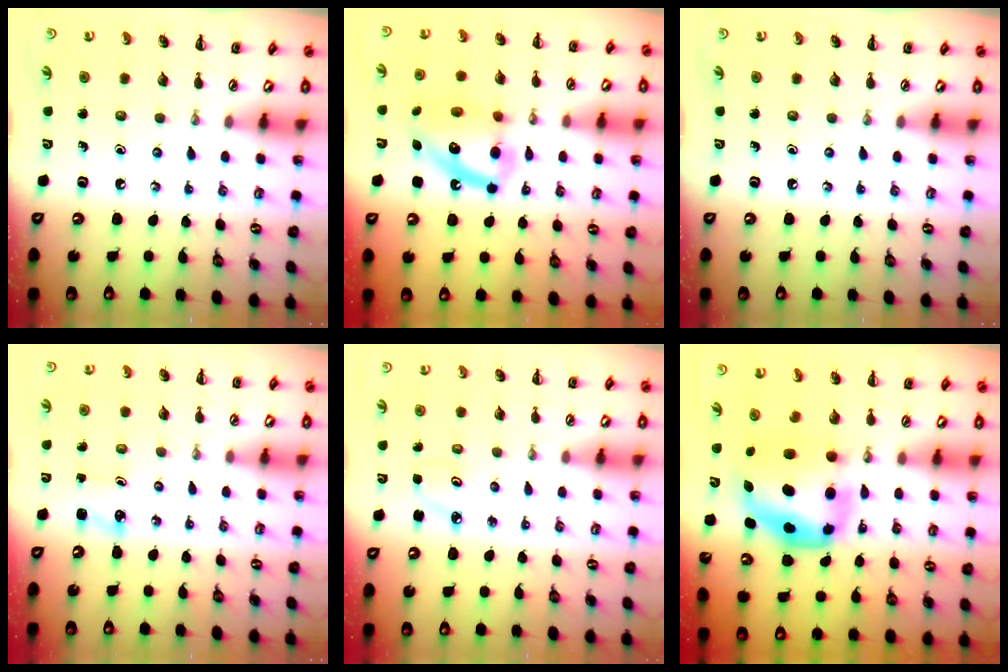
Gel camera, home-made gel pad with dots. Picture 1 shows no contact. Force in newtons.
{"total": 13.7, "press": 13.6, "slide": 1.5}
{"total": 0.0}
{"total": 1.4, "press": 1.4, "slide": 0.3}
{"total": 3.5, "press": 3.4, "slide": 1.1}
{"total": 7.0, "press": 6.8, "slide": 1.6}